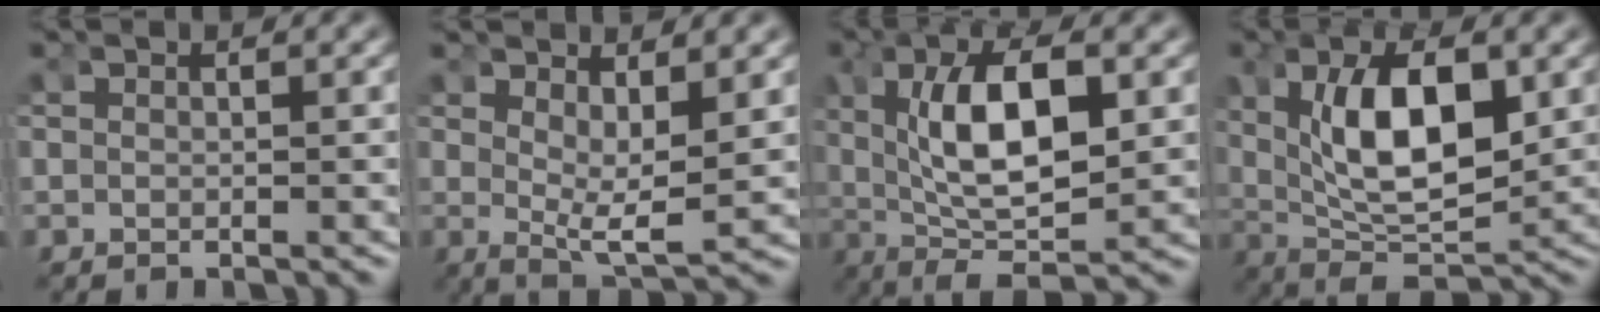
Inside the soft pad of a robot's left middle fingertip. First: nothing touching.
{"total": 4.0, "force": [1.4, 0.7, 3.7], "torque": [-0.064, -0.028, 0.036]}
{"total": 9.6, "force": [0.8, 4.2, 8.6], "torque": [-0.160, -0.020, 0.032]}
{"total": 9.6, "force": [1.4, 4.8, 8.2], "torque": [-0.142, -0.016, 0.038]}